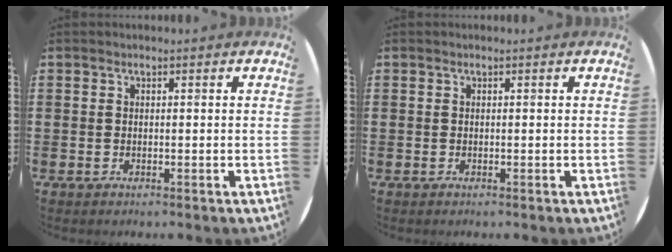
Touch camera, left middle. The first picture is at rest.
{"total": 0.0}